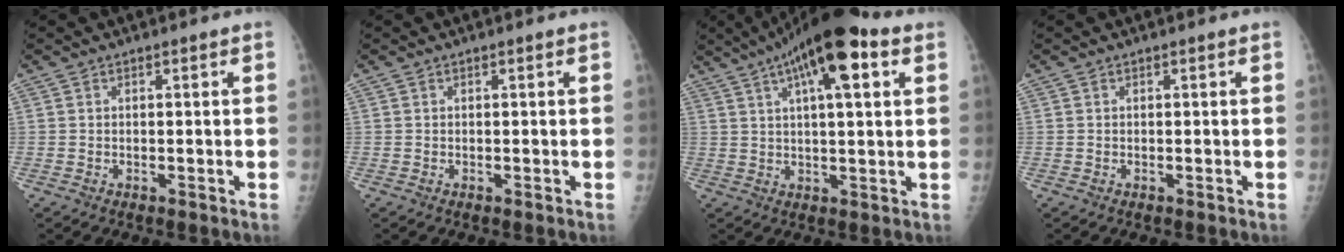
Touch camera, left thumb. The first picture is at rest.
{"total": 0.0}
{"total": 15.1, "force": [7.0, 4.4, 12.7], "torque": [-0.186, 0.011, 0.105]}
{"total": 0.0}